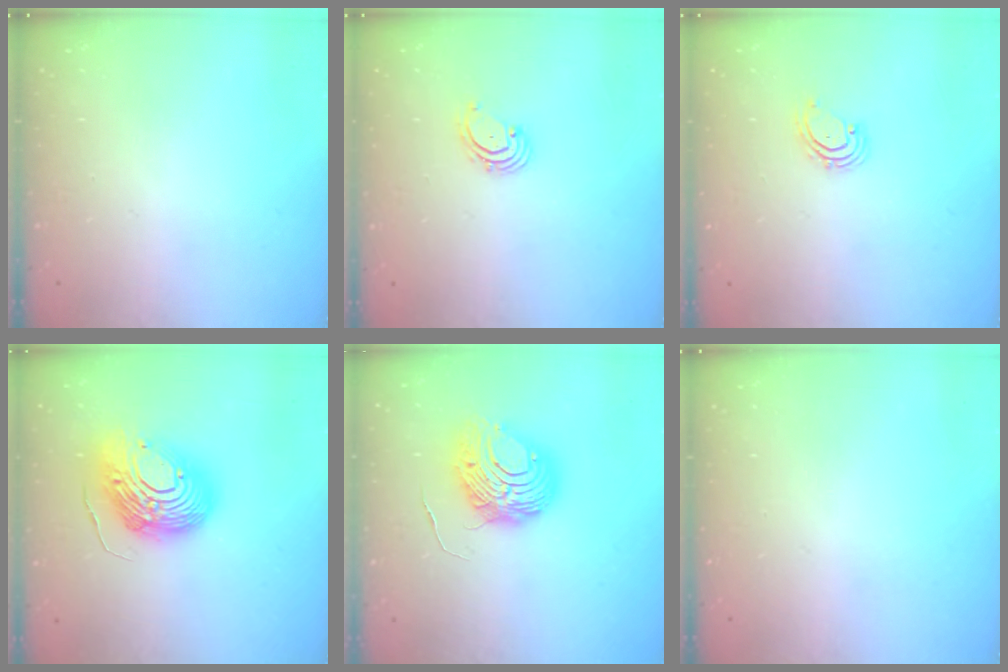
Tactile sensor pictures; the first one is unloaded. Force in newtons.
{"total": 2.0, "press": 1.9, "slide": 0.6}
{"total": 2.8, "press": 2.8, "slide": 0.2}
{"total": 17.4, "press": 17.3, "slide": 1.6}
{"total": 9.7, "press": 9.6, "slide": 1.1}
{"total": 0.0}